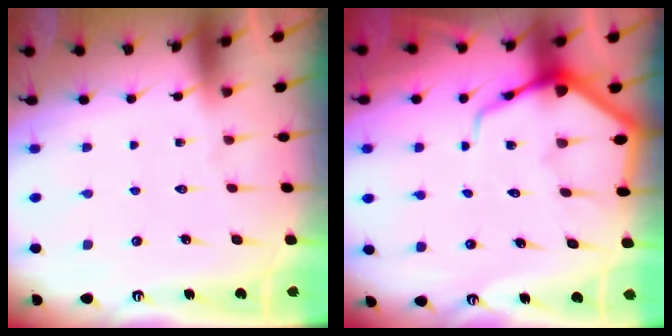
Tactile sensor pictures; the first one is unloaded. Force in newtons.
{"total": 7.5, "press": 7.4, "slide": 0.9}